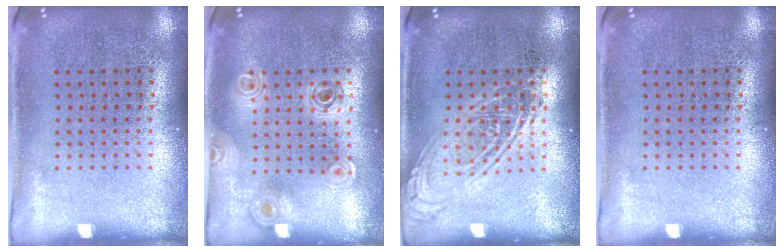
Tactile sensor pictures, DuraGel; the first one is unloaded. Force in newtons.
{"total": 0.8, "press": 0.8, "slide": 0.2}
{"total": 2.6, "press": 2.6, "slide": 0.3}
{"total": 0.0}